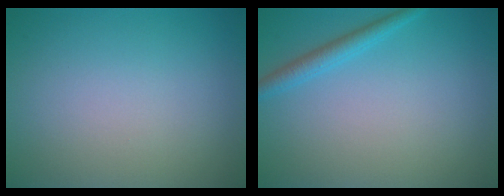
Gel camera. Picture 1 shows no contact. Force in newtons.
{"total": 1.9, "press": 1.9, "slide": 0.1}